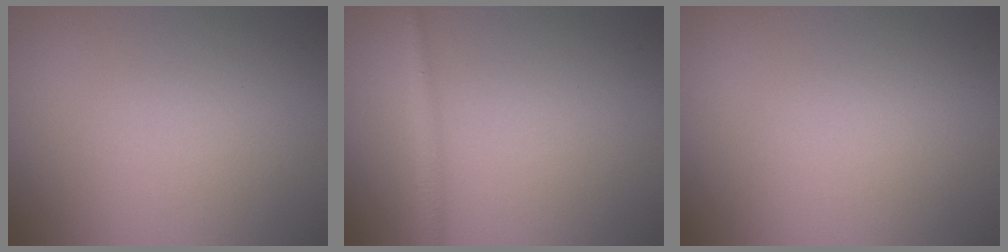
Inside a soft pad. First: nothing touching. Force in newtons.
{"total": 1.4, "press": 1.4, "slide": 0.1}
{"total": 0.0}